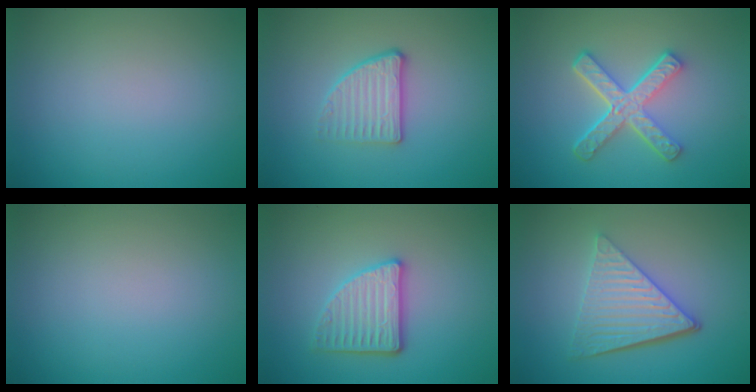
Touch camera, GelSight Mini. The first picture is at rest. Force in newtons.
{"total": 2.7, "press": 2.4, "slide": 1.2}
{"total": 5.3, "press": 3.7, "slide": 3.8}
{"total": 0.0}
{"total": 3.6, "press": 3.1, "slide": 1.7}
{"total": 5.7, "press": 3.9, "slide": 4.1}